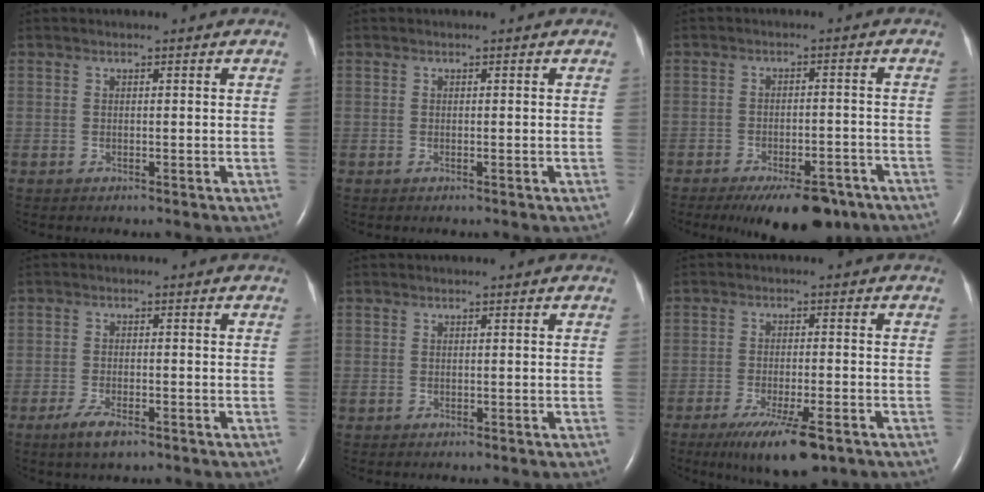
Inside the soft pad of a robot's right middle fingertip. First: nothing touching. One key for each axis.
{"total": 0.0}
{"total": 11.2, "fx": -8.4, "fy": 4.0, "fz": 6.3, "tx": -0.083, "ty": -0.003, "tz": -0.123}
{"total": 3.7, "fx": -2.4, "fy": 1.0, "fz": 2.7, "tx": -0.060, "ty": -0.005, "tz": -0.041}
{"total": 0.0}
{"total": 9.7, "fx": -6.1, "fy": 1.8, "fz": 7.3, "tx": -0.125, "ty": -0.022, "tz": -0.094}